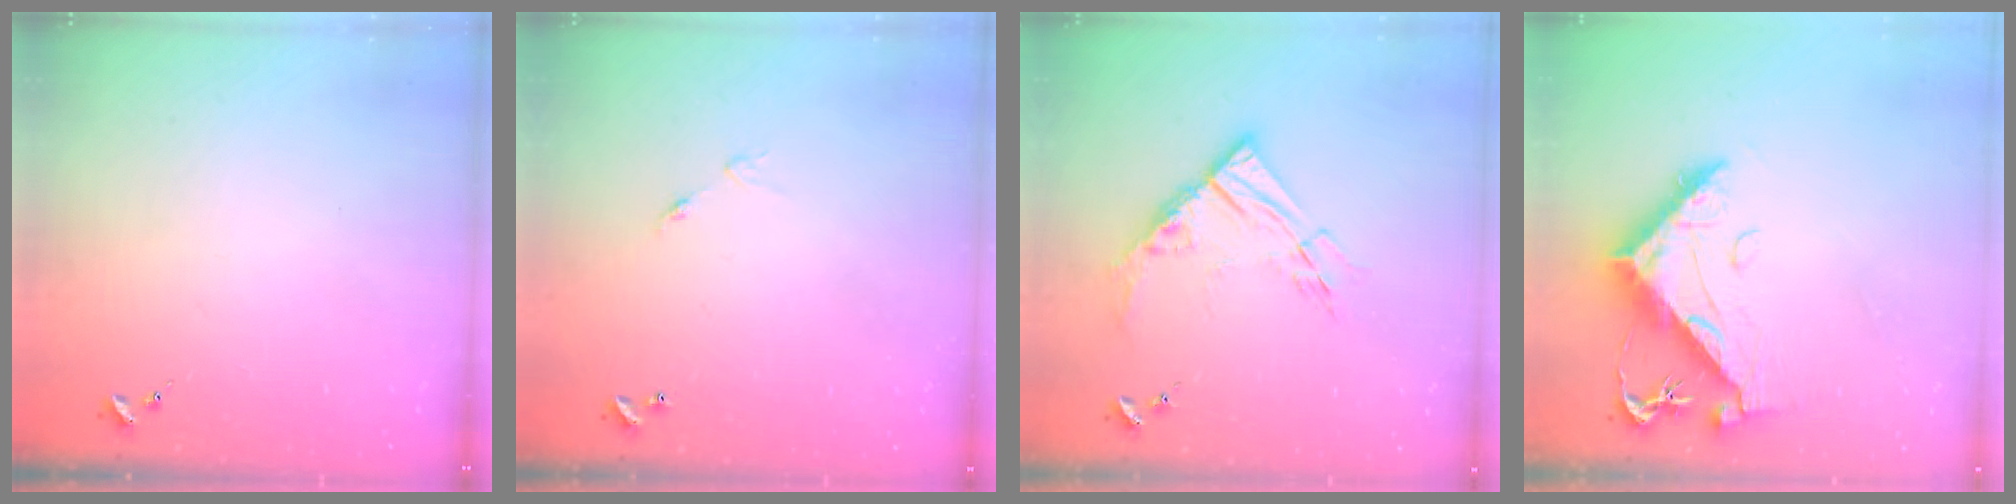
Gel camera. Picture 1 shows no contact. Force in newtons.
{"total": 5.6, "press": 5.5, "slide": 0.6}
{"total": 12.7, "press": 12.6, "slide": 1.3}
{"total": 12.3, "press": 12.2, "slide": 1.5}